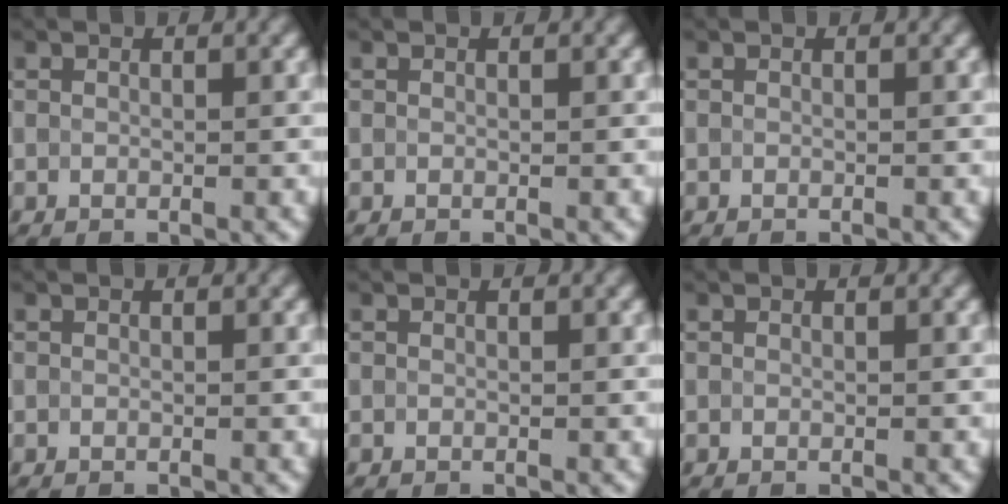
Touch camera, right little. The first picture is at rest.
{"total": 0.0}
{"total": 0.0}
{"total": 0.0}
{"total": 0.0}
{"total": 0.0}